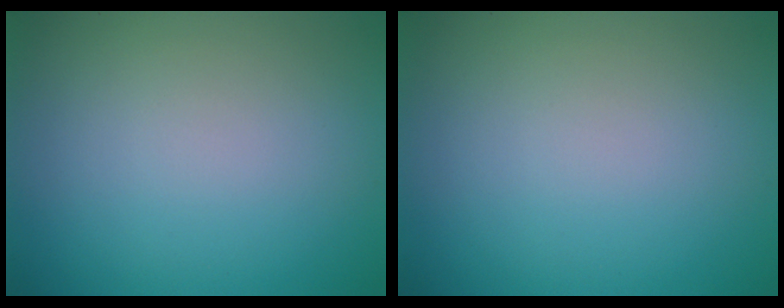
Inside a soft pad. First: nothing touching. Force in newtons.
{"total": 0.0}